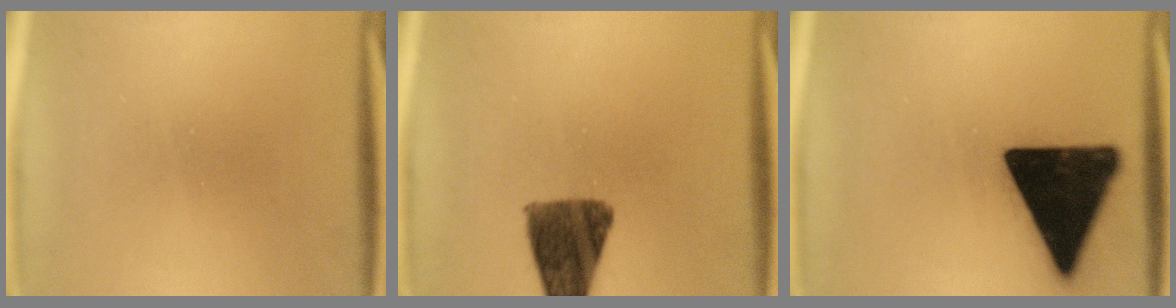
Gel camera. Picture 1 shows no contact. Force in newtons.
{"total": 11.0}
{"total": 19.9}